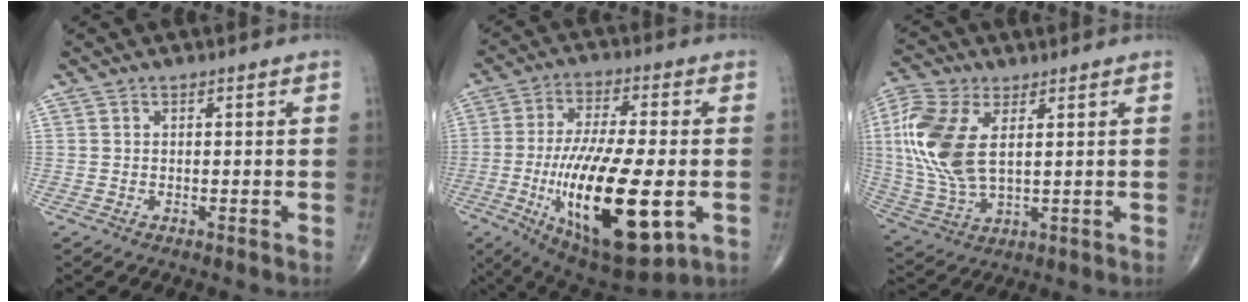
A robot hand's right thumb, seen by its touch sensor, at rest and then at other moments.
{"total": 23.6, "force": [-5.4, 8.0, 21.6], "torque": [-0.414, -0.021, -0.074]}
{"total": 15.3, "force": [3.4, 8.0, 12.6], "torque": [-0.296, -0.004, 0.071]}